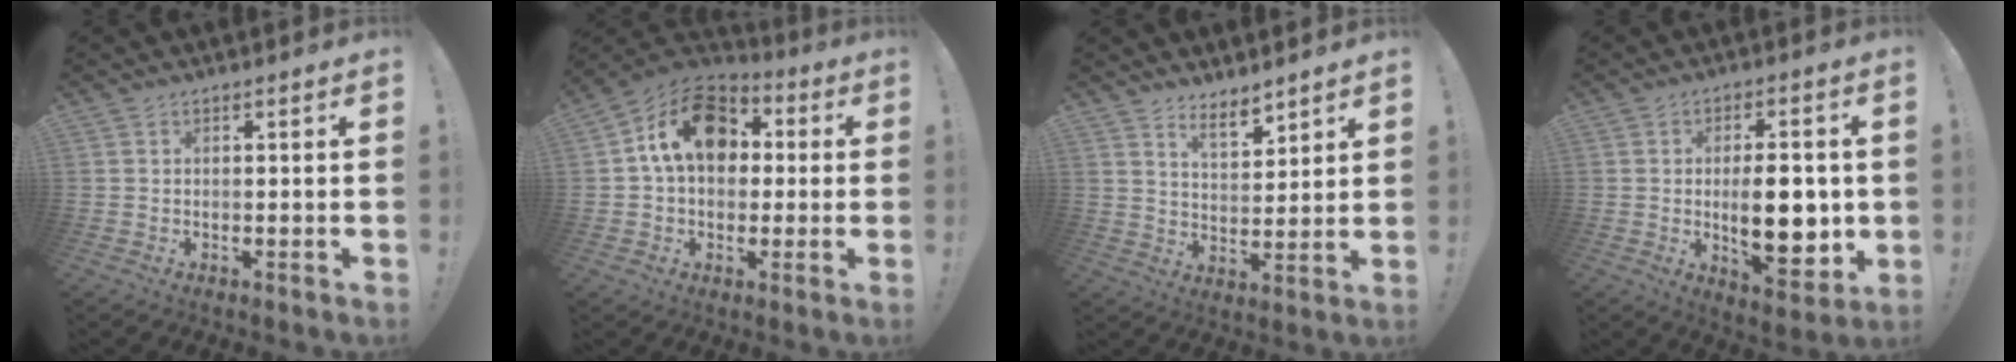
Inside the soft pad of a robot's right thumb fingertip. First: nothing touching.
{"total": 17.0, "force": [4.3, 12.3, 10.9], "torque": [-0.158, 0.008, 0.082]}
{"total": 7.4, "force": [6.2, 2.6, 3.3], "torque": [-0.049, -0.045, 0.112]}
{"total": 15.2, "force": [-0.9, 6.7, 13.6], "torque": [-0.204, -0.007, -0.014]}